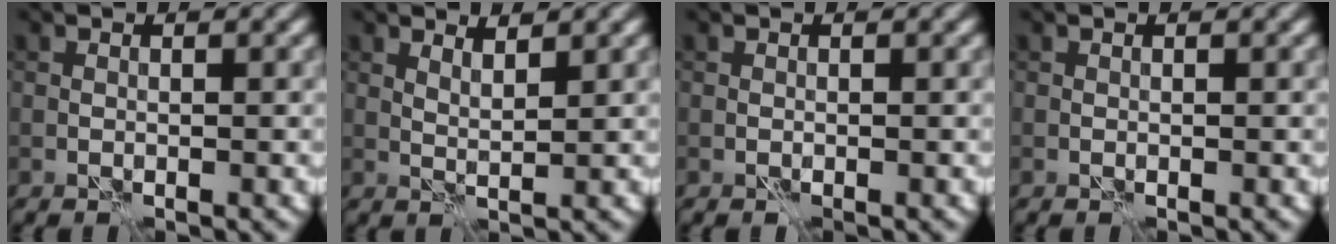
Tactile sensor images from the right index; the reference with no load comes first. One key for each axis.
{"total": 1.7, "fx": 1.2, "fy": 0.3, "fz": 1.1, "tx": -0.020, "ty": -0.003, "tz": 0.021}
{"total": 0.0}
{"total": 0.0}